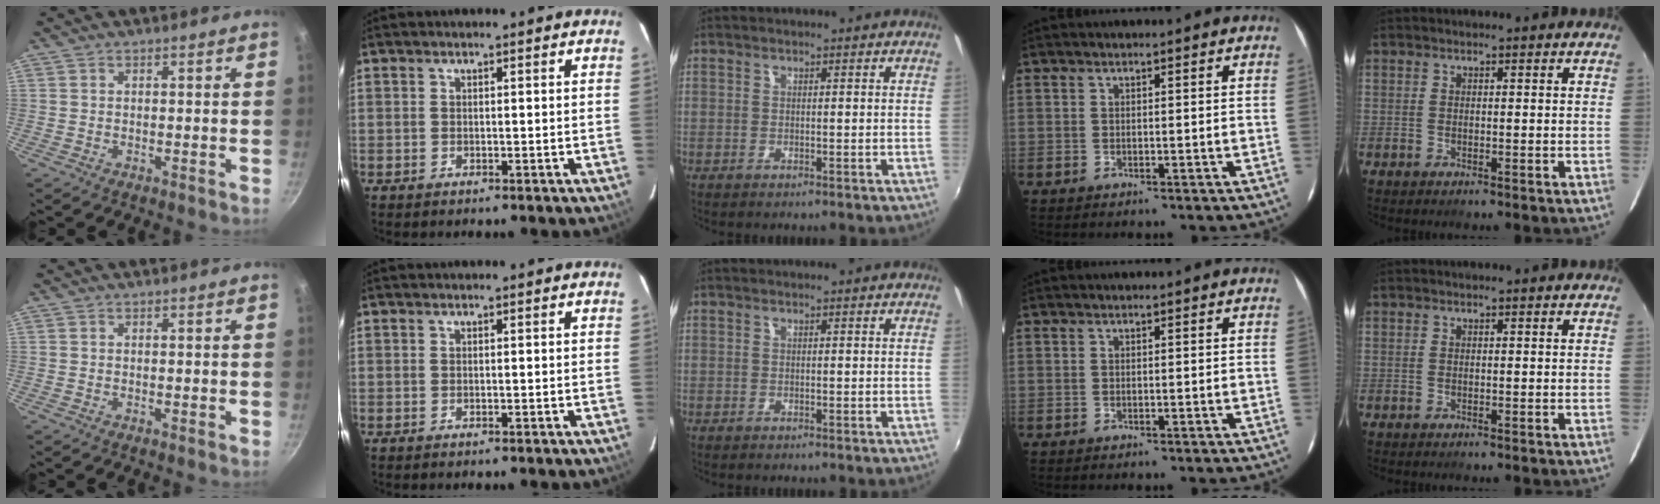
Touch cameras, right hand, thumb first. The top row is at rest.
{}